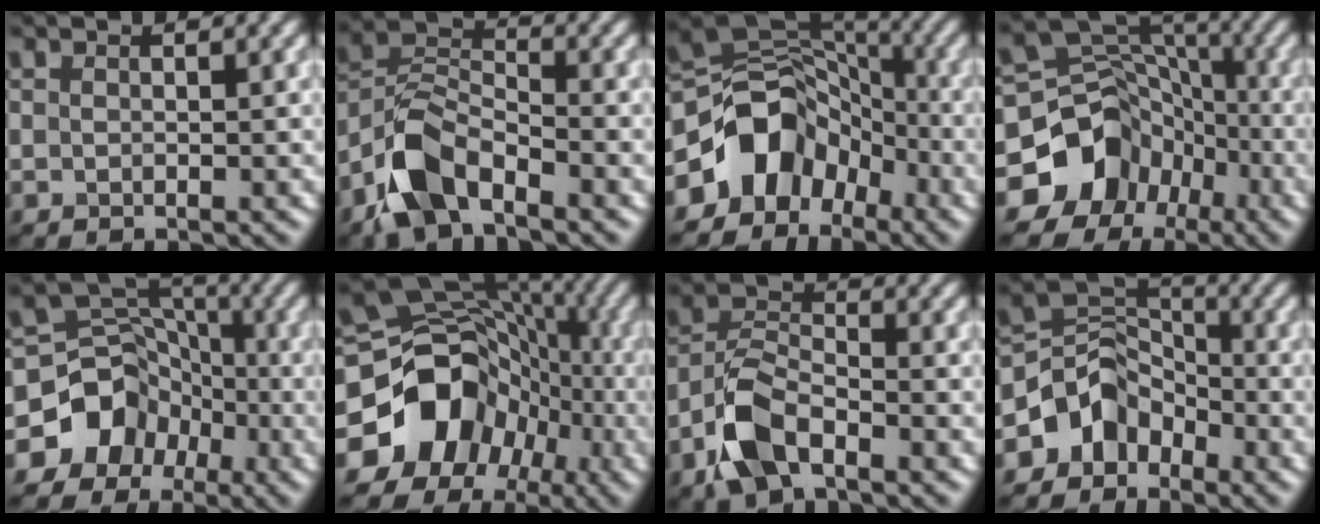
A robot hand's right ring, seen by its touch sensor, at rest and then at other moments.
{"total": 6.4, "force": [-4.2, 3.0, 3.8], "torque": [-0.074, 0.001, -0.095]}
{"total": 8.6, "force": [-4.2, 6.4, 3.8], "torque": [-0.051, 0.010, -0.089]}
{"total": 11.2, "force": [-5.4, 9.3, 3.1], "torque": [-0.059, 0.003, -0.108]}
{"total": 9.7, "force": [-5.1, 8.1, 1.7], "torque": [-0.018, 0.003, -0.109]}
{"total": 12.4, "force": [-4.4, 10.2, 5.5], "torque": [-0.099, 0.006, -0.084]}
{"total": 5.7, "force": [-3.4, 2.8, 3.7], "torque": [-0.074, 0.003, -0.076]}
{"total": 4.8, "force": [-2.8, 3.6, 1.4], "torque": [-0.005, 0.010, -0.063]}